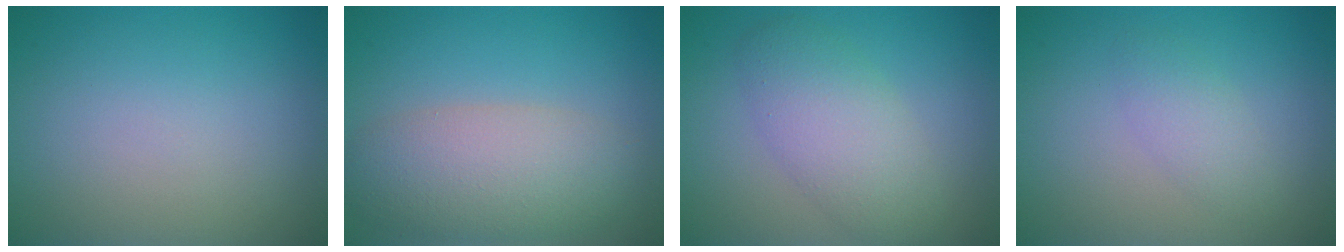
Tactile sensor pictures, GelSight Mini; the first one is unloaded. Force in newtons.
{"total": 6.1, "press": 6.1, "slide": 0.4}
{"total": 4.6, "press": 4.5, "slide": 0.6}
{"total": 1.8, "press": 1.8, "slide": 0.0}